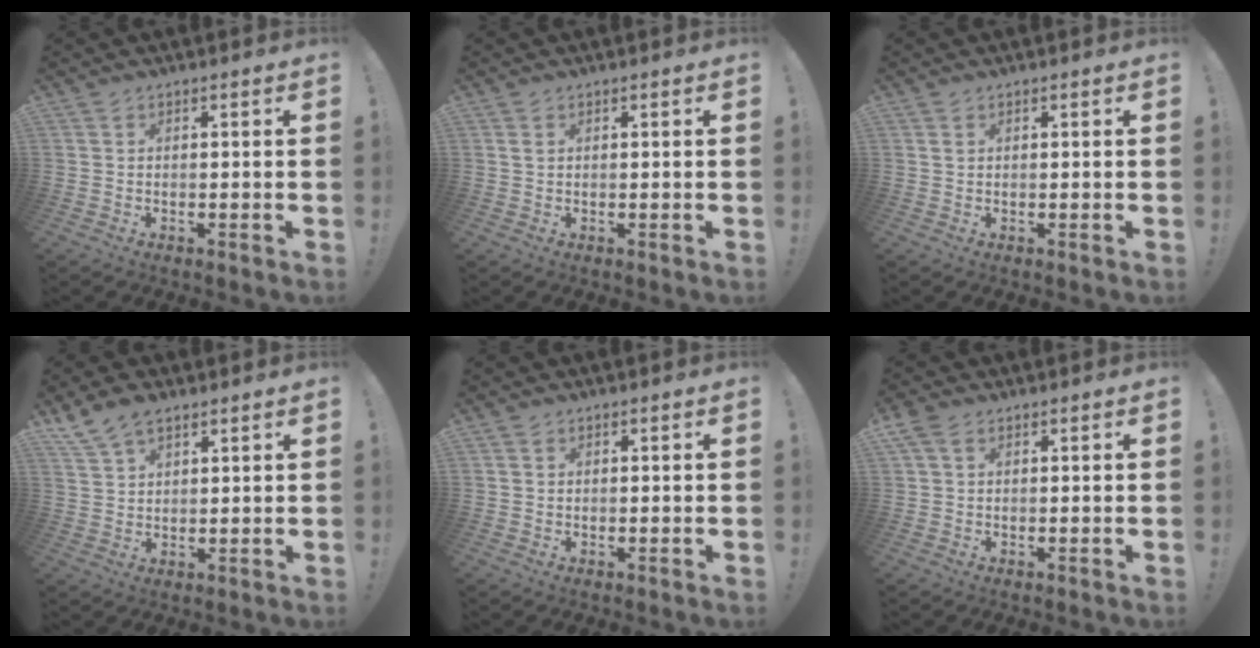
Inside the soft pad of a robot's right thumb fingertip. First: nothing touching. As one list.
[{"total": 1.0, "force": [0.4, 0.5, 0.7], "torque": [-0.009, 0.000, 0.007]}, {"total": 1.5, "force": [0.6, 0.7, 1.2], "torque": [-0.019, 0.001, 0.009]}, {"total": 7.4, "force": [5.5, 3.6, 3.5], "torque": [-0.070, -0.020, 0.107]}, {"total": 1.0, "force": [0.4, 0.9, 0.0], "torque": [0.004, 0.003, 0.007]}, {"total": 3.4, "force": [1.7, 2.1, 2.1], "torque": [-0.037, 0.002, 0.032]}]